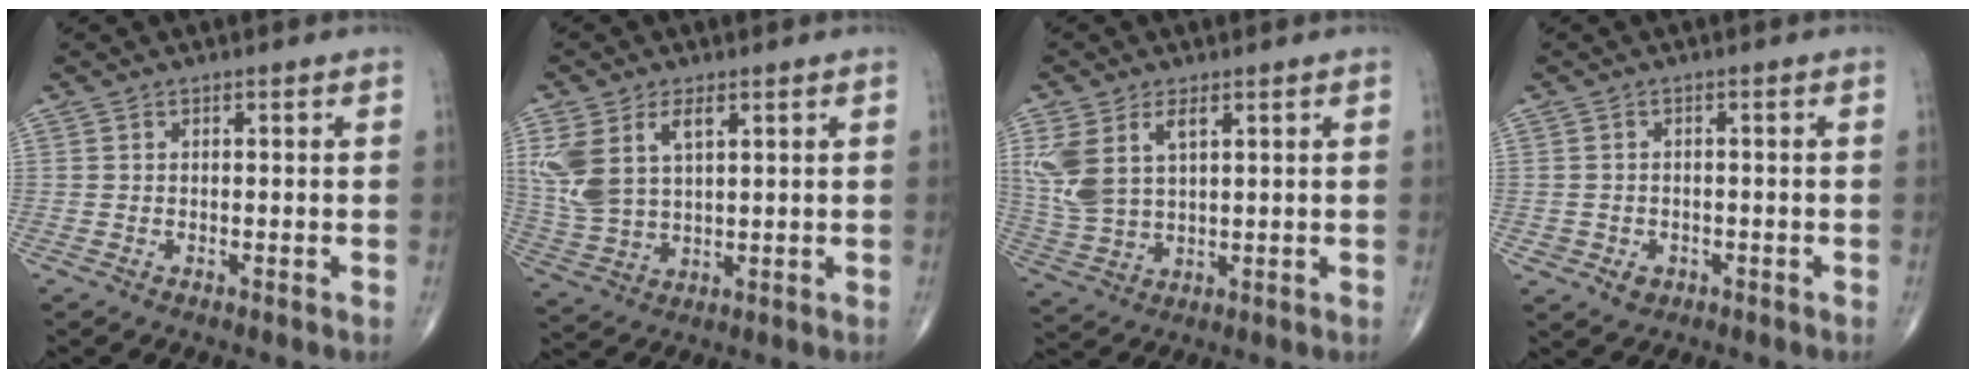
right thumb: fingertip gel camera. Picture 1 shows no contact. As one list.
[{"total": 10.8, "force": [4.1, 6.0, 8.0], "torque": [-0.175, -0.004, 0.093]}, {"total": 9.9, "force": [3.7, 5.4, 7.4], "torque": [-0.165, -0.003, 0.085]}, {"total": 2.7, "force": [-1.0, 2.3, 1.0], "torque": [-0.007, 0.005, -0.008]}]